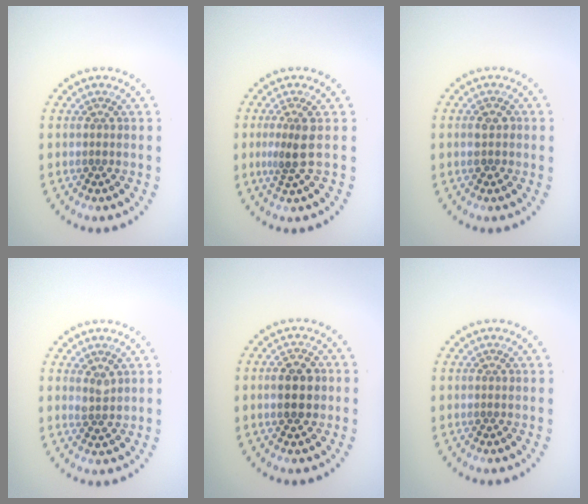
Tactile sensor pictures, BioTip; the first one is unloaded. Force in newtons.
{"total": 2.4, "press": 1.8, "slide": 1.5}
{"total": 1.5, "press": 1.5, "slide": 0.3}
{"total": 1.3, "press": 1.2, "slide": 0.6}
{"total": 3.6, "press": 3.6, "slide": 0.2}
{"total": 0.0}